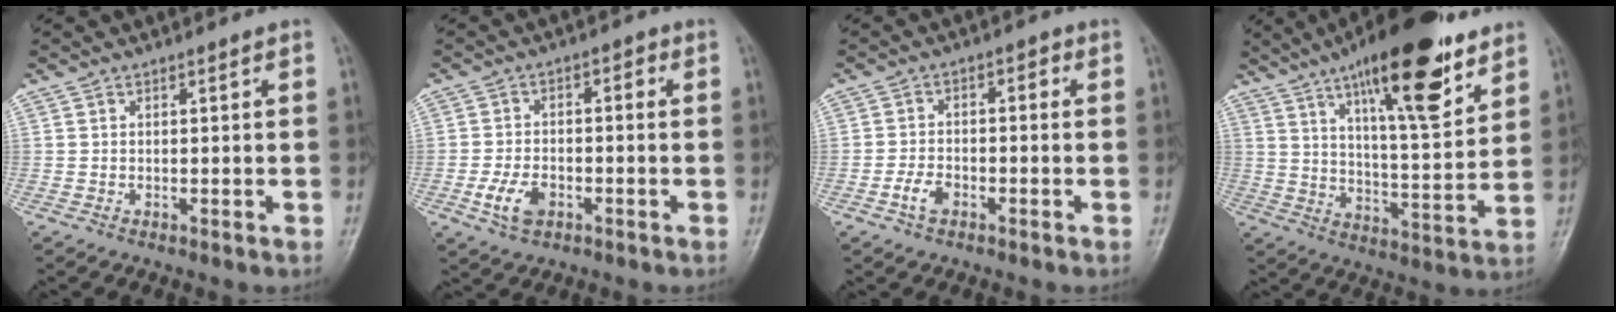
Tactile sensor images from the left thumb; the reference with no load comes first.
{"total": 6.7, "force": [-2.4, 4.3, 4.5], "torque": [-0.074, 0.020, -0.044]}
{"total": 4.5, "force": [-2.0, 2.8, 2.9], "torque": [-0.044, 0.025, -0.040]}
{"total": 21.2, "force": [12.7, 6.0, 16.0], "torque": [-0.224, -0.052, 0.203]}